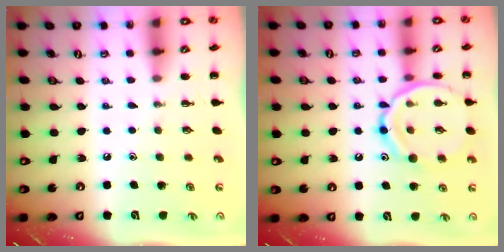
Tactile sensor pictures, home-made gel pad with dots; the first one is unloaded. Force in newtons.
{"total": 15.3, "press": 15.2, "slide": 1.6}